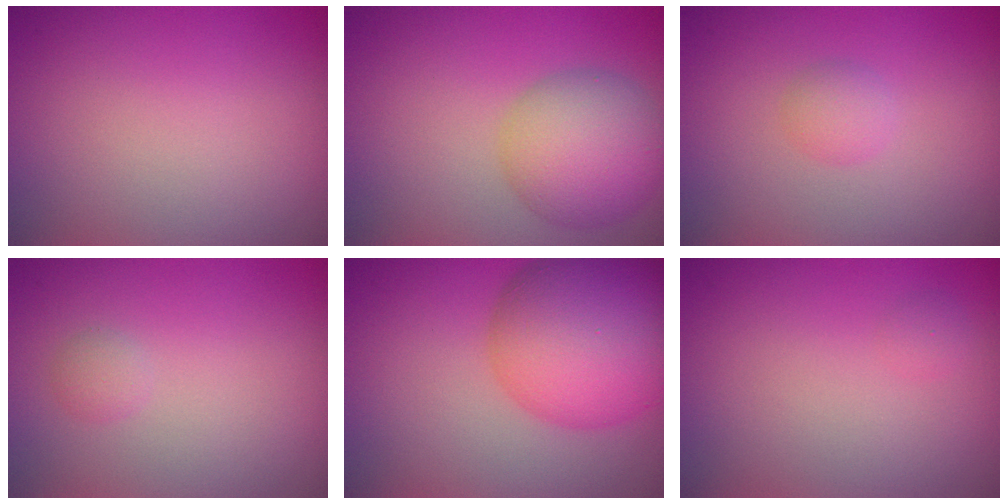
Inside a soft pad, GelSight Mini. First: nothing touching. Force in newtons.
{"total": 5.8, "press": 5.8, "slide": 0.2}
{"total": 1.4, "press": 1.4, "slide": 0.0}
{"total": 0.8, "press": 0.8, "slide": 0.1}
{"total": 10.8, "press": 10.8, "slide": 0.5}
{"total": 0.6, "press": 0.6, "slide": 0.0}